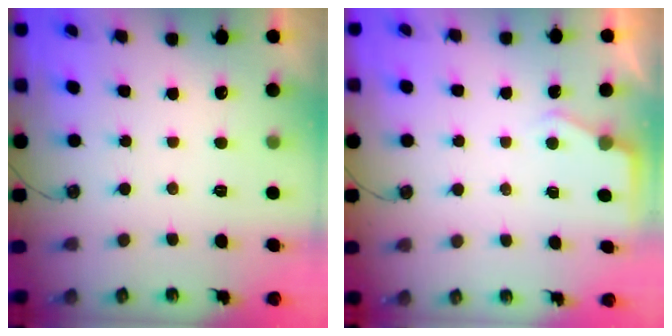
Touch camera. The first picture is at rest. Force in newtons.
{"total": 3.2, "press": 3.1, "slide": 0.5}